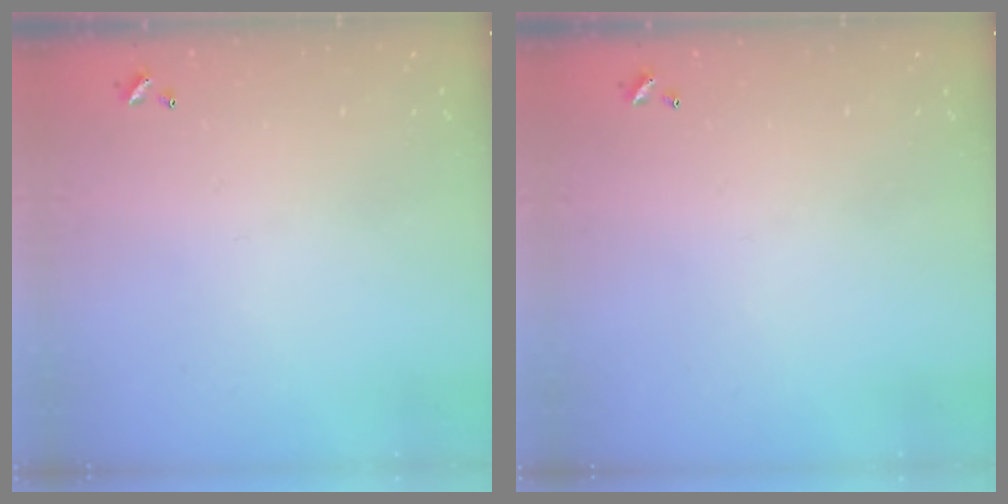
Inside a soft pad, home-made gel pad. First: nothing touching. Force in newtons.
{"total": 0.0}